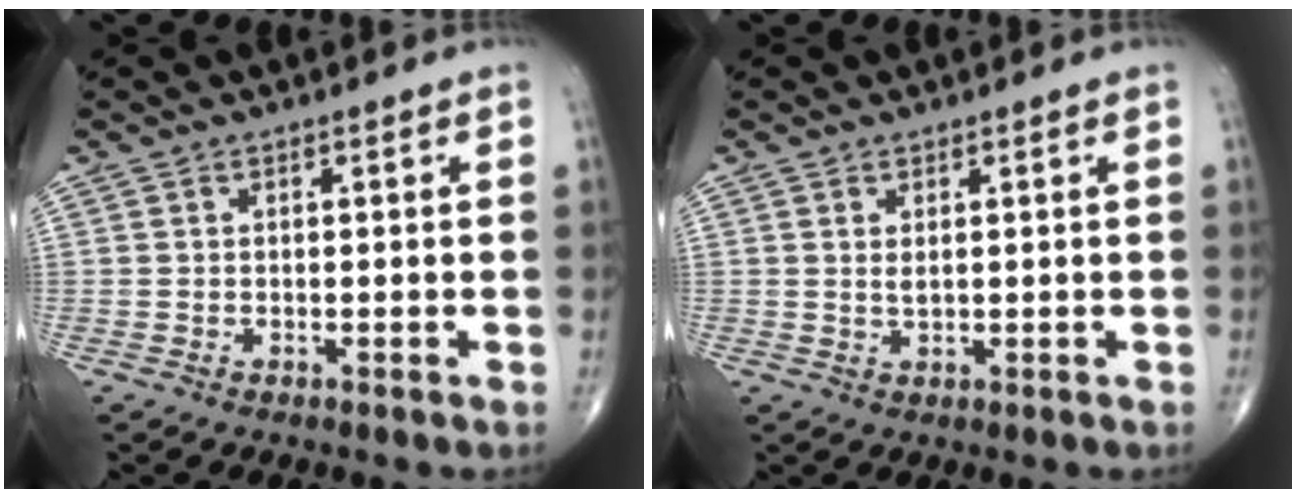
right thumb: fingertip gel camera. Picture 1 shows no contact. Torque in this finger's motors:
{"motor_torque": [-0.41, 0.06, 0.07, 0.10, 0.02]}